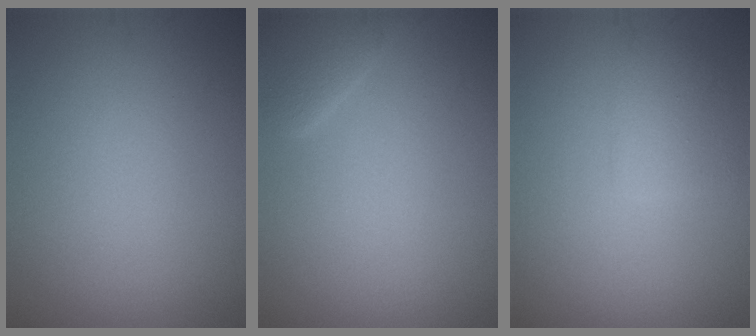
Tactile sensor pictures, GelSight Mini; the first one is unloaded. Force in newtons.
{"total": 2.0, "press": 2.0, "slide": 0.2}
{"total": 2.4, "press": 2.4, "slide": 0.2}